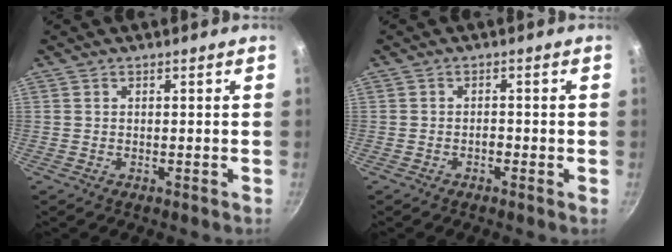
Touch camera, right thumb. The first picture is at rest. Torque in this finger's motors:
{"motor_torque": [0.20, -0.05, 0.25, -0.05, 0.01]}